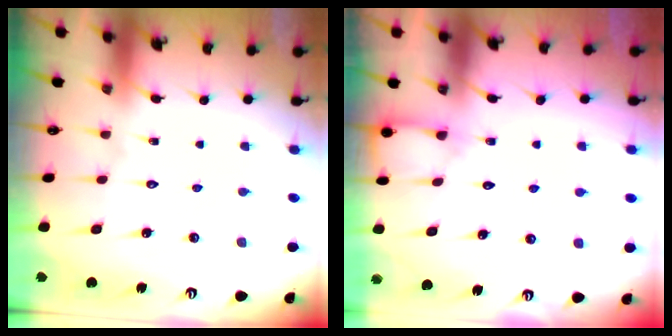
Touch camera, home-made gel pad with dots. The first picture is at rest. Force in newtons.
{"total": 6.3, "press": 6.3, "slide": 0.6}